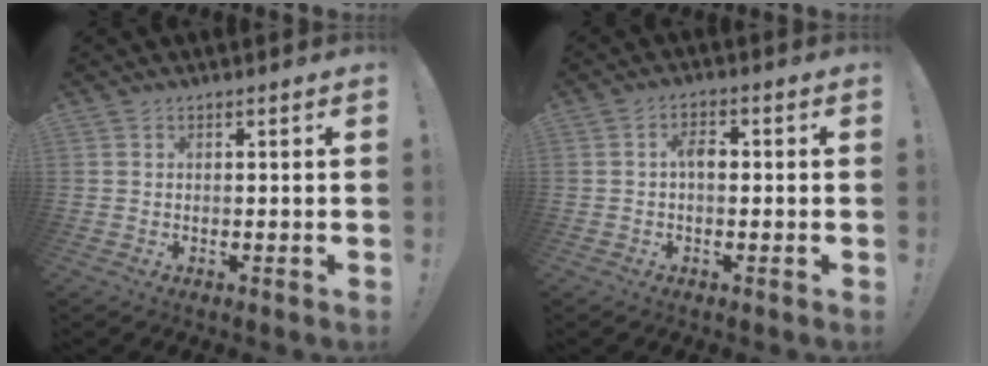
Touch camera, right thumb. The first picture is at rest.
{"total": 3.6, "force": [0.3, 2.1, 3.0], "torque": [-0.050, 0.008, 0.000]}